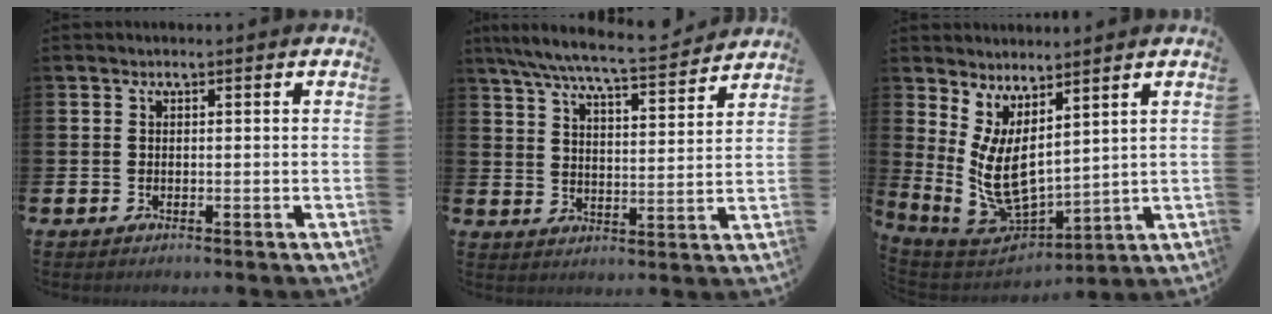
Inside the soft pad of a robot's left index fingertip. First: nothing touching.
{"total": 7.8, "force": [7.3, 0.4, 2.6], "torque": [-0.074, -0.049, 0.127]}
{"total": 7.4, "force": [2.2, 3.6, 6.1], "torque": [-0.153, -0.033, 0.045]}